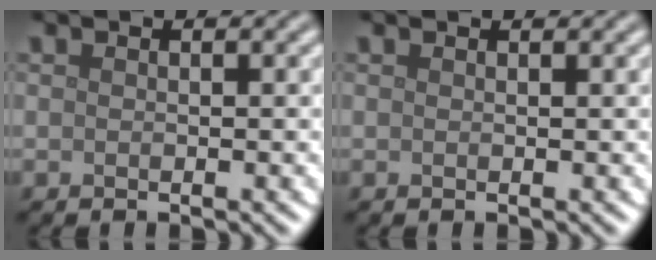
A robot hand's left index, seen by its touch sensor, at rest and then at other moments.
{"total": 0.6, "force": [0.6, 0.1, 0.2], "torque": [-0.005, -0.002, 0.007]}